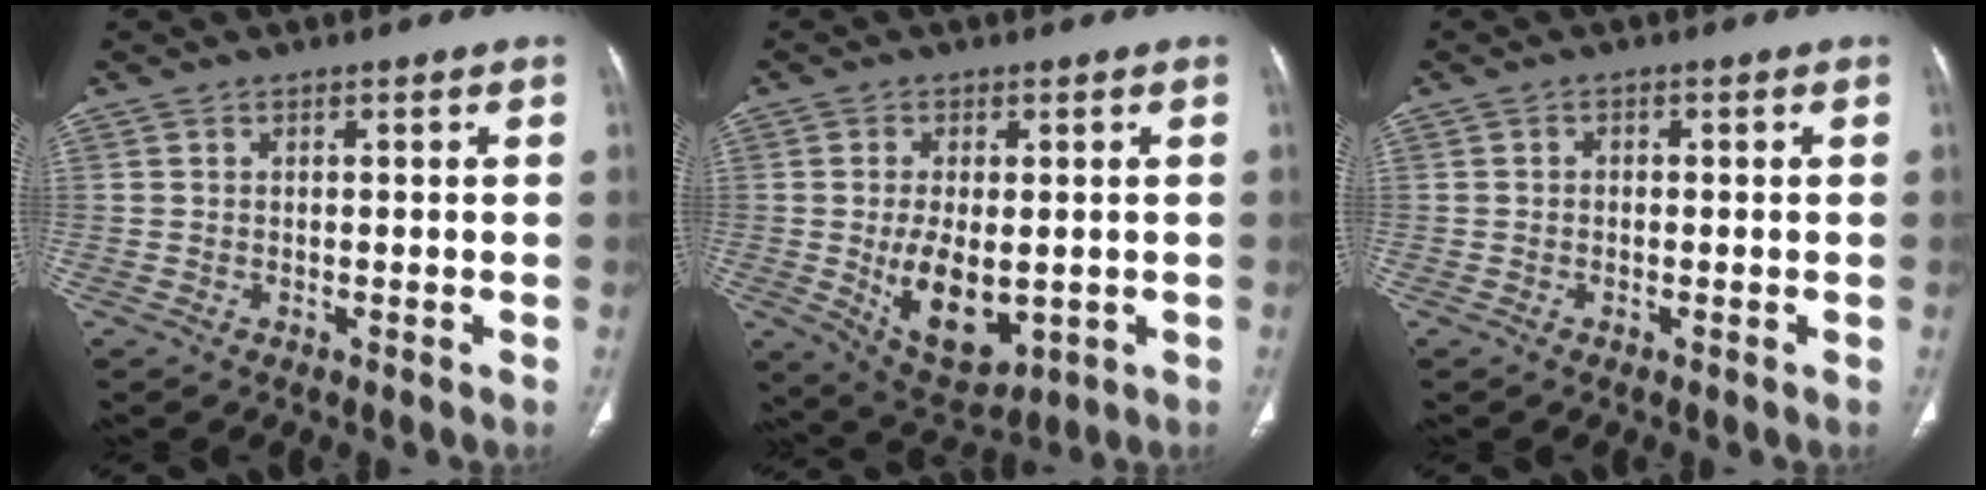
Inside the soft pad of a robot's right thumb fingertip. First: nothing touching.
{"total": 11.5, "force": [-1.4, 6.3, 9.5], "torque": [-0.147, -0.015, -0.002]}
{"total": 0.7, "force": [-0.1, 0.6, 0.4], "torque": [-0.001, 0.003, -0.006]}